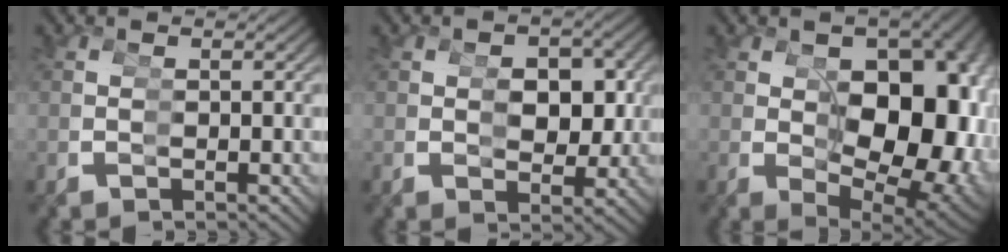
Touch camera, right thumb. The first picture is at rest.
{"total": 4.6, "force": [0.5, 3.2, 3.2], "torque": [-0.050, -0.024, 0.019]}
{"total": 15.3, "force": [0.2, 9.4, 12.1], "torque": [-0.175, -0.053, 0.031]}